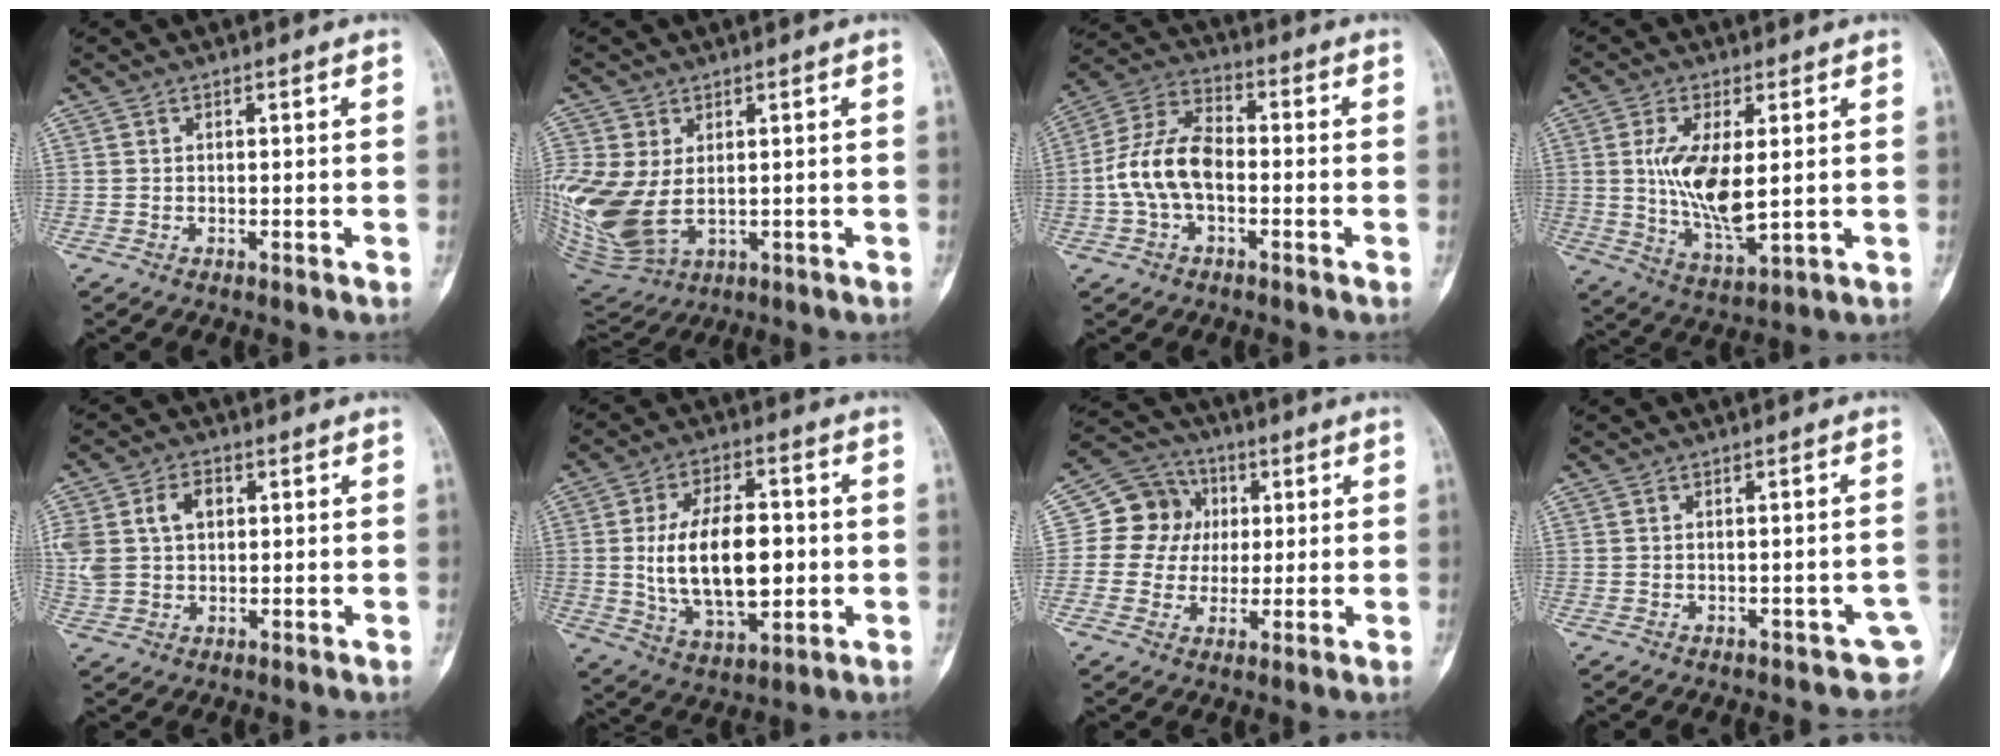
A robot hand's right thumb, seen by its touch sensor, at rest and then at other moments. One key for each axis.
{"total": 15.9, "fx": 0.2, "fy": 10.7, "fz": 11.7, "tx": -0.285, "ty": -0.018, "tz": 0.028}
{"total": 11.3, "fx": -1.6, "fy": 6.7, "fz": 9.0, "tx": -0.178, "ty": 0.038, "tz": -0.039}
{"total": 11.7, "fx": 1.2, "fy": 4.8, "fz": 10.6, "tx": -0.203, "ty": -0.023, "tz": 0.033}
{"total": 11.3, "fx": 2.6, "fy": 8.2, "fz": 7.3, "tx": -0.167, "ty": 0.012, "tz": 0.053}
{"total": 17.1, "fx": -0.1, "fy": 9.3, "fz": 14.4, "tx": -0.227, "ty": 0.001, "tz": 0.008}
{"total": 10.6, "fx": 1.7, "fy": 9.6, "fz": 4.2, "tx": -0.032, "ty": 0.009, "tz": 0.020}
{"total": 3.5, "fx": -1.7, "fy": 2.0, "fz": 2.4, "tx": -0.009, "ty": 0.014, "tz": -0.019}